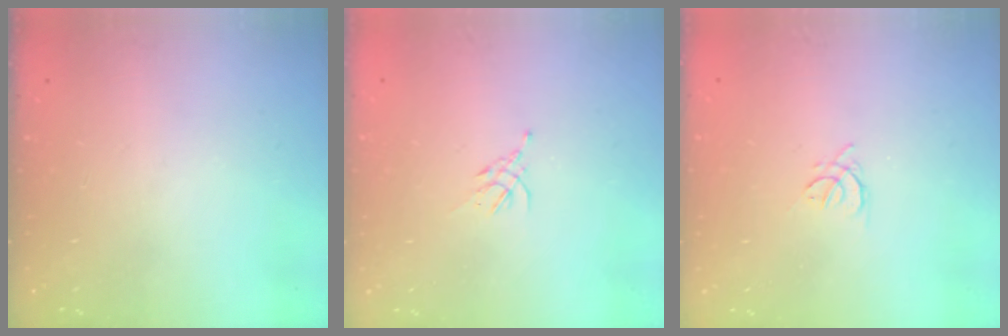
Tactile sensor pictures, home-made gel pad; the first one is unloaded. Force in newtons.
{"total": 1.9, "press": 1.8, "slide": 0.5}
{"total": 2.4, "press": 2.3, "slide": 0.6}